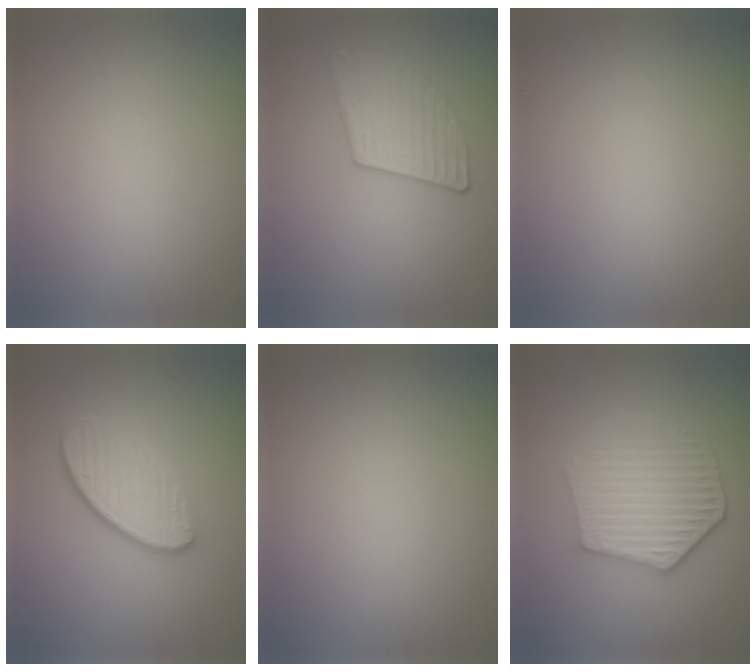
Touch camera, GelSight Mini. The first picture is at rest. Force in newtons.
{"total": 3.0, "press": 2.9, "slide": 0.4}
{"total": 0.0}
{"total": 4.6, "press": 3.2, "slide": 3.3}
{"total": 0.0}
{"total": 5.4, "press": 4.4, "slide": 3.2}